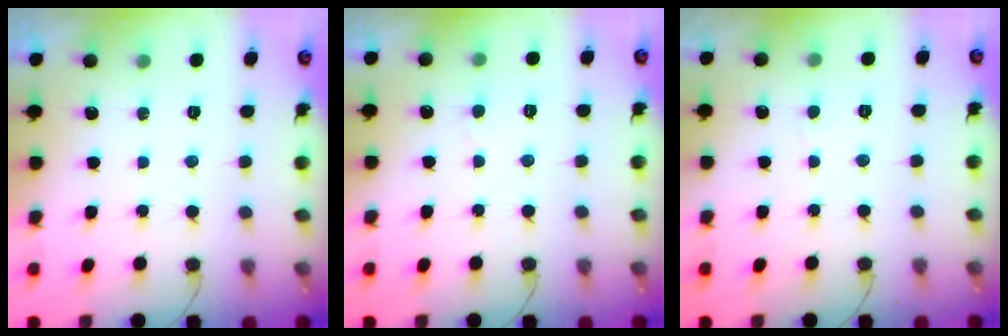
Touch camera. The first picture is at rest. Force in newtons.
{"total": 2.8, "press": 2.8, "slide": 0.2}
{"total": 1.9, "press": 1.9, "slide": 0.2}